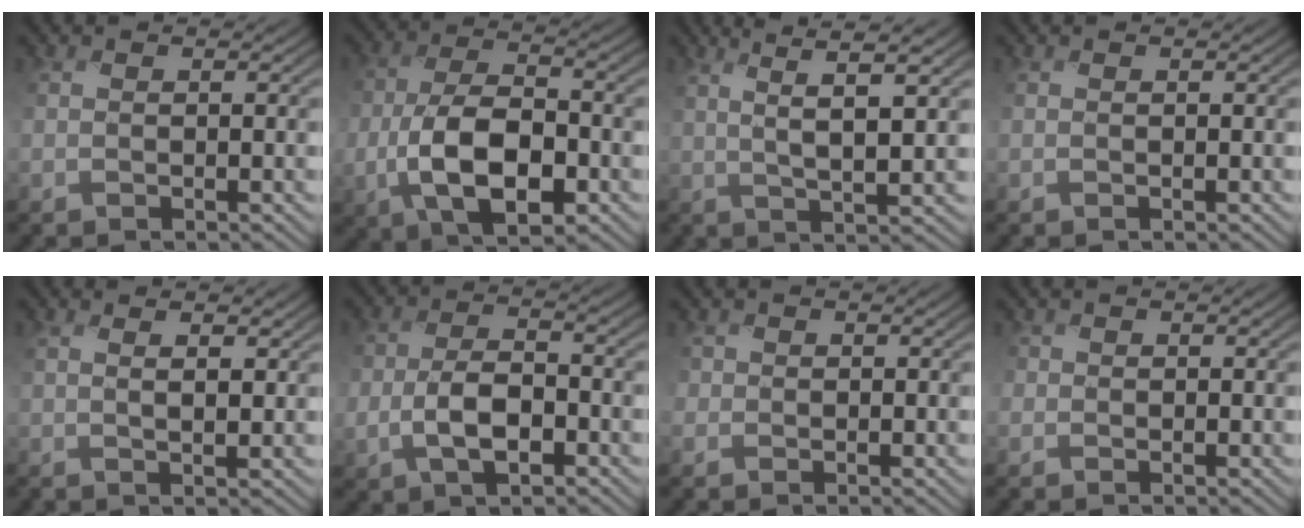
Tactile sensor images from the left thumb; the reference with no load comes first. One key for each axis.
{"total": 10.8, "fx": -3.1, "fy": 6.1, "fz": 8.3, "tx": -0.177, "ty": -0.010, "tz": -0.058}
{"total": 6.2, "fx": 2.7, "fy": 0.9, "fz": 5.5, "tx": -0.109, "ty": 0.010, "tz": 0.053}
{"total": 0.0}
{"total": 2.6, "fx": 1.3, "fy": 0.6, "fz": 2.2, "tx": -0.036, "ty": -0.004, "tz": 0.023}
{"total": 6.1, "fx": -2.0, "fy": 3.5, "fz": 4.6, "tx": -0.097, "ty": -0.001, "tz": -0.038}
{"total": 1.1, "fx": 0.1, "fy": 1.1, "fz": 0.0, "tx": 0.000, "ty": -0.002, "tz": -0.004}
{"total": 0.9, "fx": 0.1, "fy": 0.9, "fz": 0.0, "tx": 0.002, "ty": -0.002, "tz": -0.003}